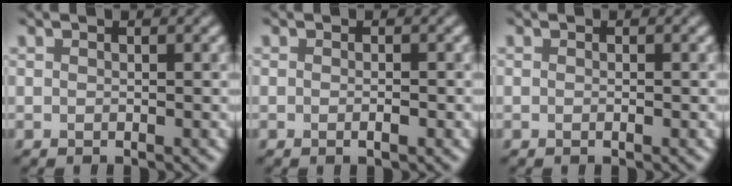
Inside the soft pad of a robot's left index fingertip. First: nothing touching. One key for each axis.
{"total": 1.2, "fx": -0.4, "fy": 0.6, "fz": 1.0, "tx": 0.007, "ty": 0.004, "tz": -0.017}
{"total": 0.5, "fx": -0.2, "fy": 0.4, "fz": 0.3, "tx": 0.004, "ty": 0.007, "tz": -0.012}